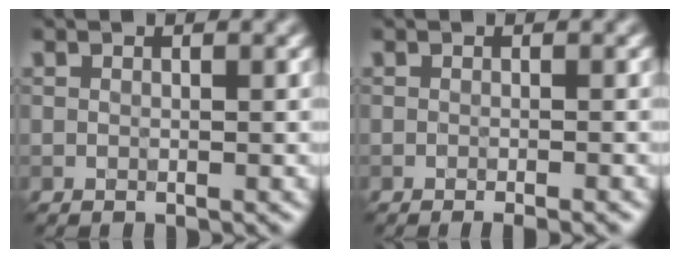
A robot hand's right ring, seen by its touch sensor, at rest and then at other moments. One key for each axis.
{"total": 1.5, "fx": -1.0, "fy": 0.2, "fz": 1.2, "tx": -0.014, "ty": -0.003, "tz": -0.014}